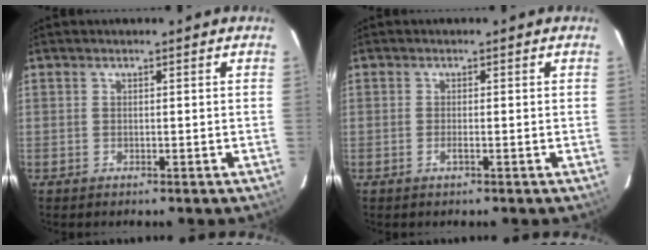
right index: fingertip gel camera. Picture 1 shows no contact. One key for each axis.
{"total": 0.9, "fx": -0.4, "fy": 0.0, "fz": 0.8, "tx": -0.017, "ty": -0.001, "tz": -0.007}